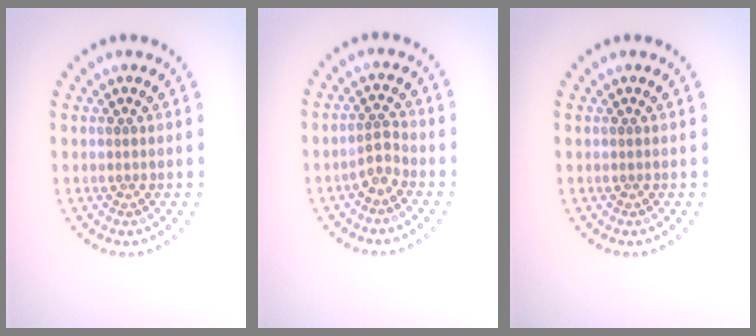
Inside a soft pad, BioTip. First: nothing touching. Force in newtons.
{"total": 1.7, "press": 1.3, "slide": 1.1}
{"total": 0.0}